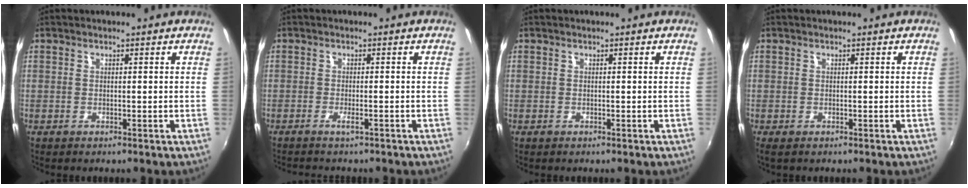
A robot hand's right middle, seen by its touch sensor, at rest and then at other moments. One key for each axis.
{"total": 1.6, "fx": -1.4, "fy": 0.1, "fz": 0.8, "tx": -0.020, "ty": 0.003, "tz": -0.025}
{"total": 0.0}
{"total": 0.9, "fx": -0.5, "fy": 0.4, "fz": 0.6, "tx": -0.014, "ty": -0.004, "tz": -0.006}